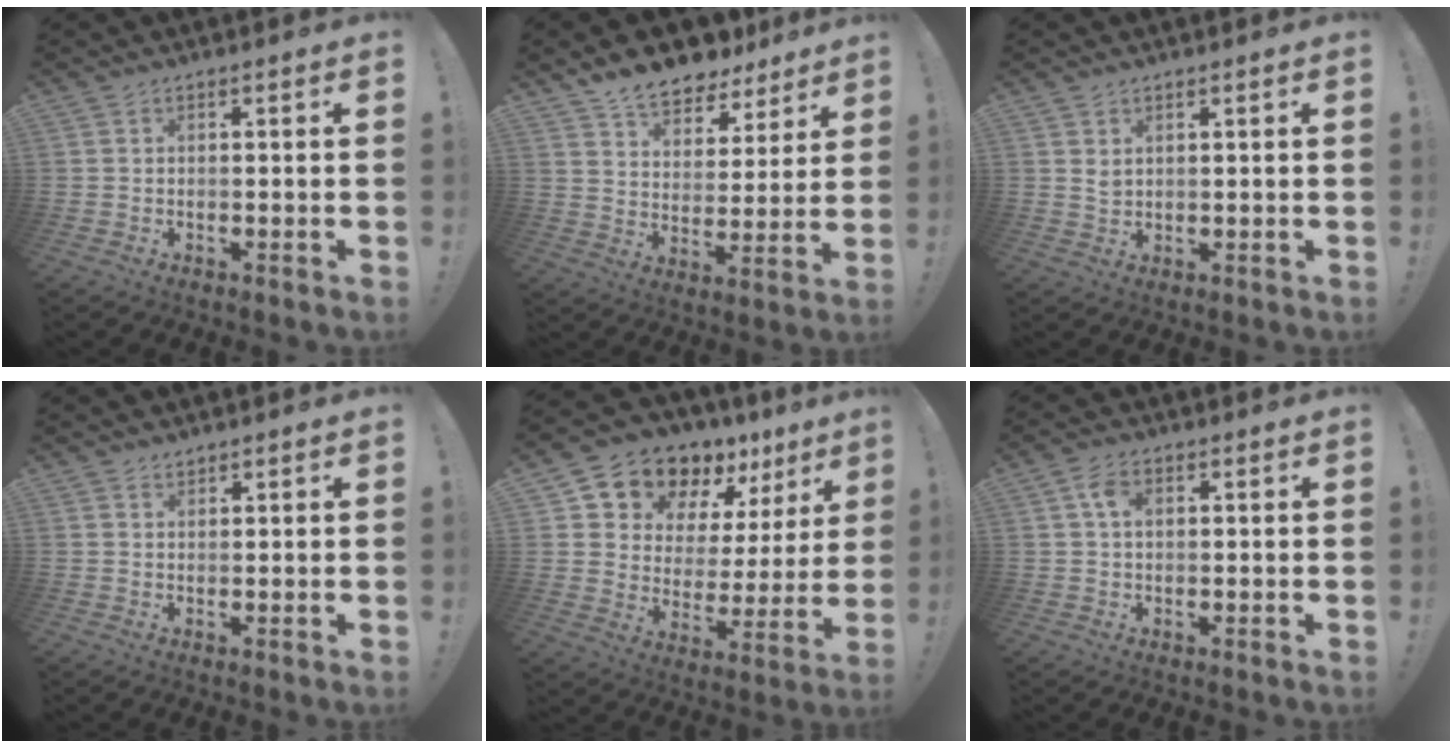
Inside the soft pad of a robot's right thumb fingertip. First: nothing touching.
{"total": 10.4, "force": [9.3, 4.2, 2.1], "torque": [-0.047, -0.077, 0.174]}
{"total": 2.1, "force": [1.4, 1.2, 1.0], "torque": [-0.013, -0.006, 0.026]}
{"total": 1.4, "force": [1.3, 0.5, 0.3], "torque": [0.002, -0.009, 0.022]}
{"total": 13.3, "force": [11.1, 6.6, 3.2], "torque": [-0.053, -0.097, 0.204]}
{"total": 4.5, "force": [1.4, 2.9, 3.2], "torque": [-0.053, 0.004, 0.025]}